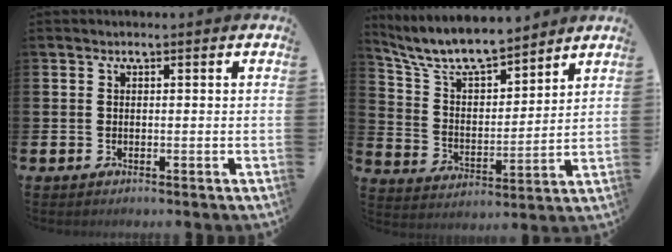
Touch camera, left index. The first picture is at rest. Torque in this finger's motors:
{"motor_torque": [0.46, -0.71, 0.66, 0.21]}